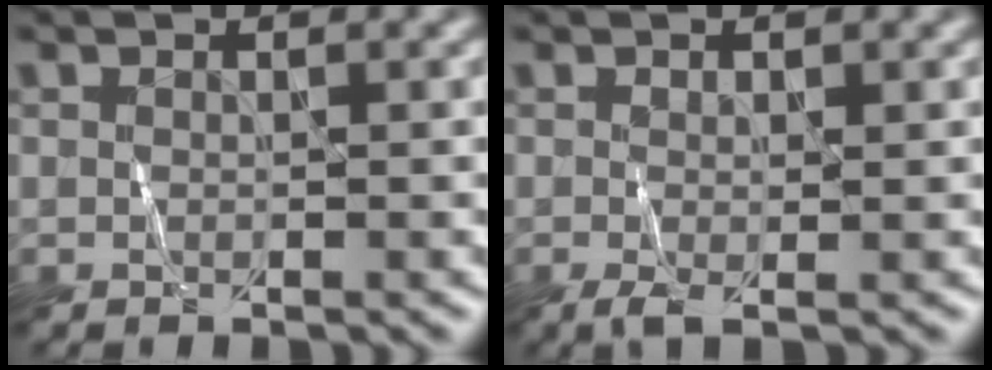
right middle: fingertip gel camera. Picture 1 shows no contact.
{"total": 1.3, "force": [-0.4, 0.2, 1.2], "torque": [-0.028, -0.005, -0.007]}